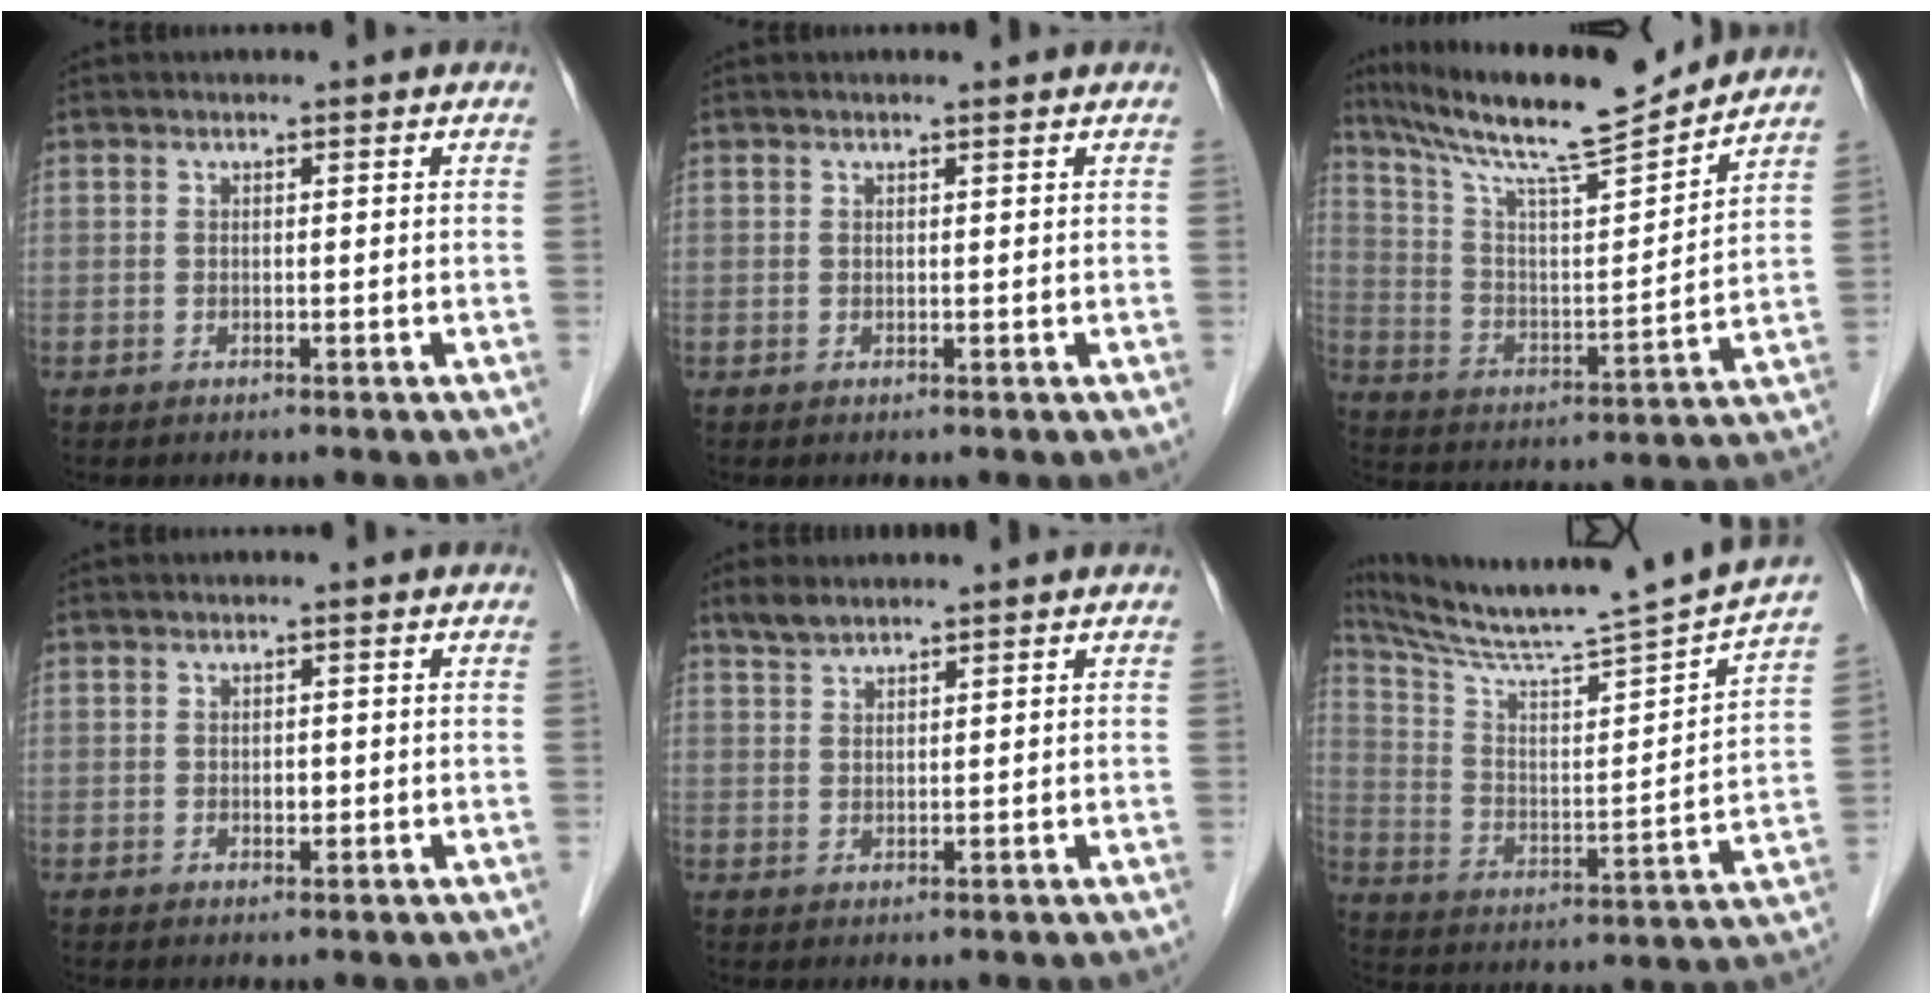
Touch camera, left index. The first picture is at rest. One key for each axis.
{"total": 1.0, "fx": 0.8, "fy": 0.0, "fz": 0.5, "tx": -0.011, "ty": 0.009, "tz": 0.014}
{"total": 17.9, "fx": 15.8, "fy": 0.4, "fz": 8.4, "tx": -0.150, "ty": 0.006, "tz": 0.264}
{"total": 1.0, "fx": 0.0, "fy": 0.6, "fz": 0.7, "tx": -0.012, "ty": 0.001, "tz": 0.001}
{"total": 2.4, "fx": 2.3, "fy": 0.3, "fz": 0.8, "tx": -0.021, "ty": 0.012, "tz": 0.048}
{"total": 20.9, "fx": 19.0, "fy": -2.4, "fz": 8.2, "tx": -0.145, "ty": -0.062, "tz": 0.281}